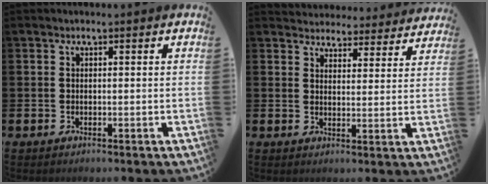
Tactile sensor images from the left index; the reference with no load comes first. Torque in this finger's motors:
{"motor_torque": [0.57, -1.57, 0.28, -0.01]}